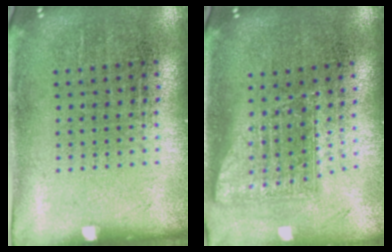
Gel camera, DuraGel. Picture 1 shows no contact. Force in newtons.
{"total": 1.7, "press": 1.2, "slide": 1.1}